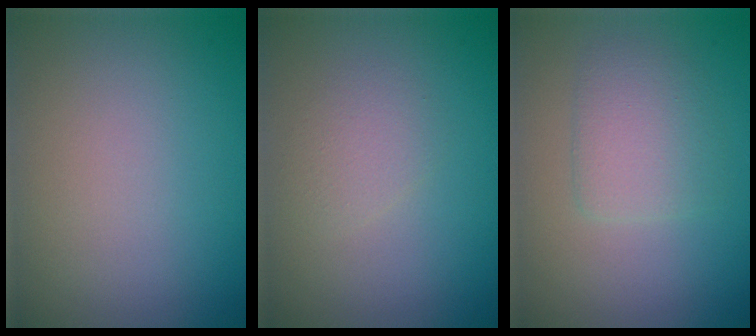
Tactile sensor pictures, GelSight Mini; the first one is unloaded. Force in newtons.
{"total": 1.6, "press": 1.6, "slide": 0.0}
{"total": 2.6, "press": 2.6, "slide": 0.2}